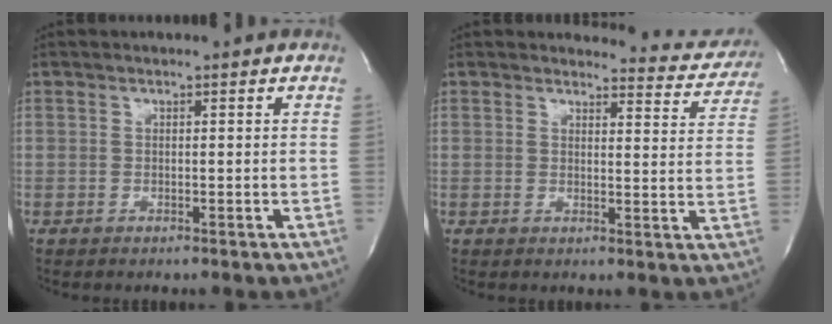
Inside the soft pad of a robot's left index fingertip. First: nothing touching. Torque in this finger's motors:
{"motor_torque": [1.10, -1.04, 0.12, -0.03]}